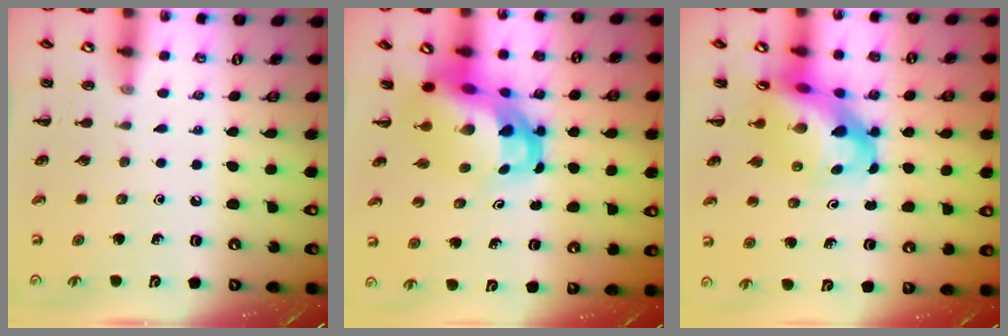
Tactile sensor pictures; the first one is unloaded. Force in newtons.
{"total": 8.7, "press": 8.4, "slide": 2.4}
{"total": 9.7, "press": 9.3, "slide": 2.8}